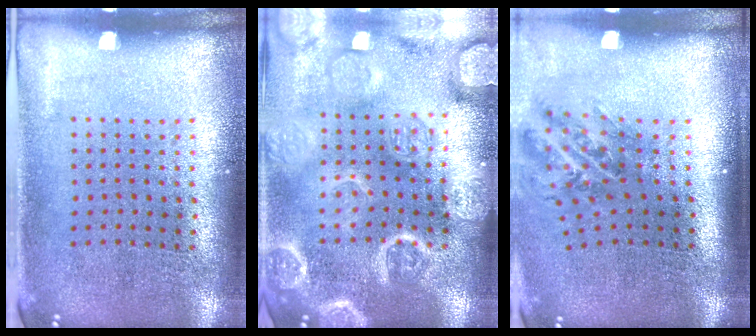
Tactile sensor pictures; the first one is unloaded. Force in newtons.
{"total": 6.4, "press": 6.3, "slide": 0.8}
{"total": 1.3, "press": 1.1, "slide": 0.7}